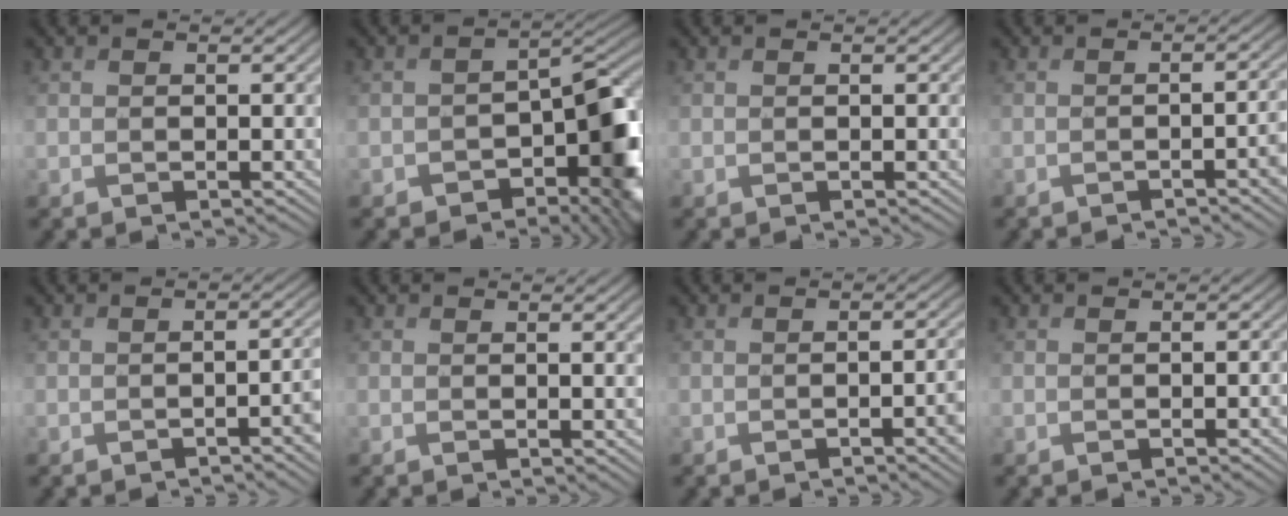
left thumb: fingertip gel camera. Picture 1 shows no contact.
{"total": 9.6, "force": [-3.9, 5.9, 6.4], "torque": [-0.075, -0.024, -0.063]}
{"total": 0.0}
{"total": 3.4, "force": [-1.1, 0.8, 3.1], "torque": [-0.035, 0.006, -0.023]}
{"total": 3.3, "force": [-1.2, 0.7, 3.0], "torque": [-0.033, 0.007, -0.026]}
{"total": 2.8, "force": [0.5, 0.5, 2.7], "torque": [-0.036, 0.007, 0.008]}
{"total": 3.9, "force": [-1.0, 1.0, 3.6], "torque": [-0.046, 0.002, -0.016]}
{"total": 0.9, "force": [-0.3, 0.1, 0.8], "torque": [-0.011, 0.002, -0.004]}